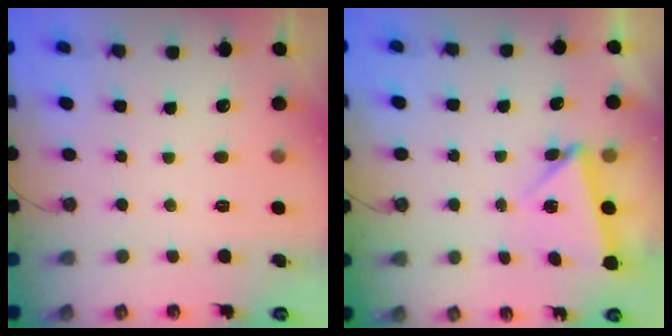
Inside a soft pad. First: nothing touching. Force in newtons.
{"total": 5.5, "press": 5.3, "slide": 1.2}